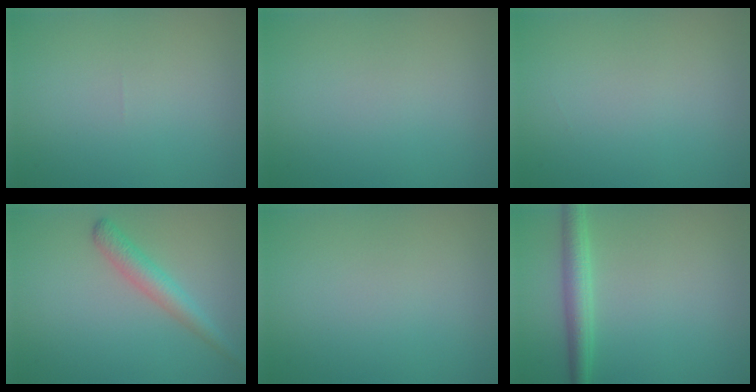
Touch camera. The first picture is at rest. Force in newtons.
{"total": 0.0}
{"total": 0.0}
{"total": 2.7, "press": 2.7, "slide": 0.1}
{"total": 0.0}
{"total": 2.8, "press": 2.8, "slide": 0.1}